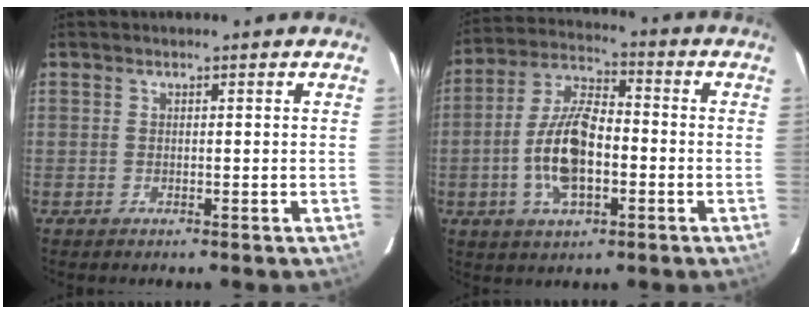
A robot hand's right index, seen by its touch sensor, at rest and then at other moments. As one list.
[{"total": 12.4, "force": [-3.0, 5.5, 10.8], "torque": [-0.225, 0.007, -0.056]}]